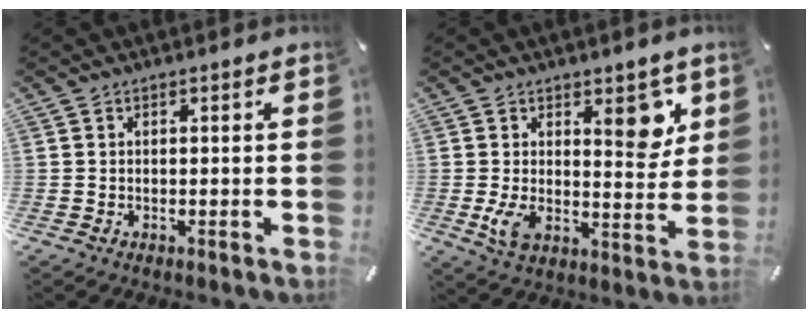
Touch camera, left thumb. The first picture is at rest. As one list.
[{"total": 10.8, "force": [3.9, 6.0, 8.0], "torque": [-0.086, -0.025, 0.064]}]